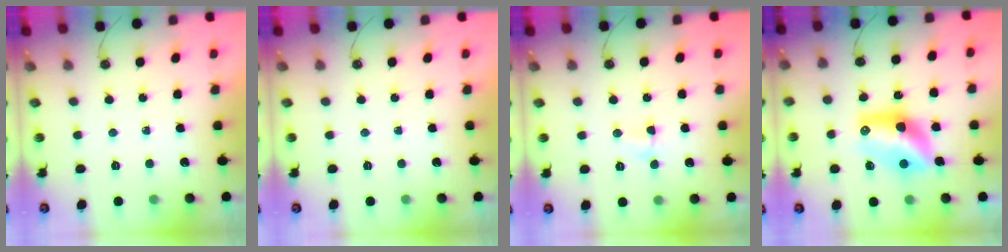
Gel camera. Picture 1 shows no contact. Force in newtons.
{"total": 0.0}
{"total": 5.1, "press": 4.1, "slide": 3.1}
{"total": 10.5, "press": 10.4, "slide": 0.7}